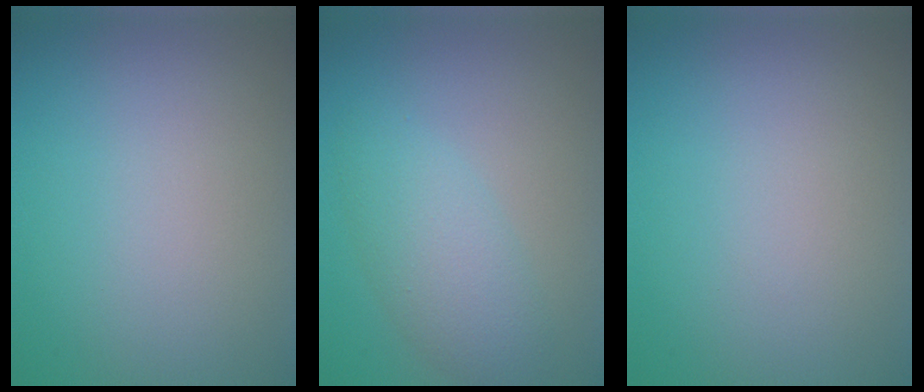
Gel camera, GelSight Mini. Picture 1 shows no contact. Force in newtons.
{"total": 3.7, "press": 3.7, "slide": 0.2}
{"total": 0.0}